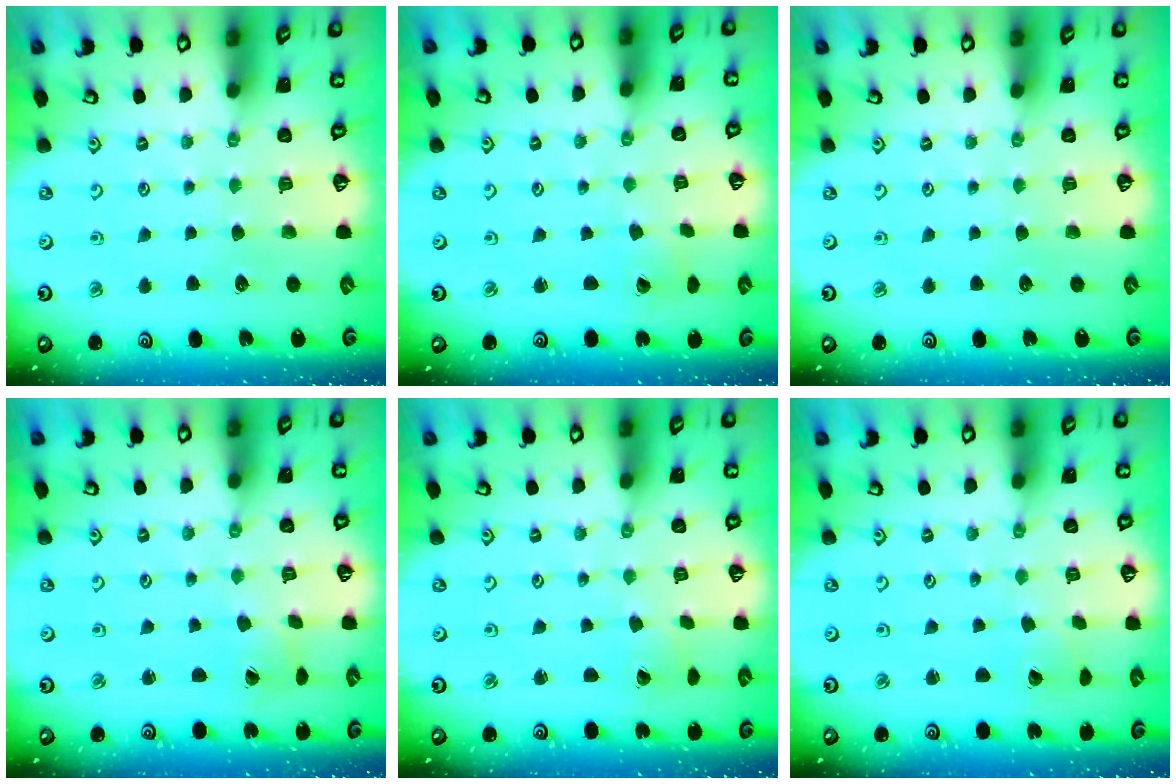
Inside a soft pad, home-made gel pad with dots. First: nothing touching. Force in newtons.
{"total": 2.6, "press": 2.6, "slide": 0.3}
{"total": 0.0}
{"total": 1.6, "press": 1.6, "slide": 0.2}
{"total": 1.7, "press": 1.7, "slide": 0.0}
{"total": 2.1, "press": 2.1, "slide": 0.2}